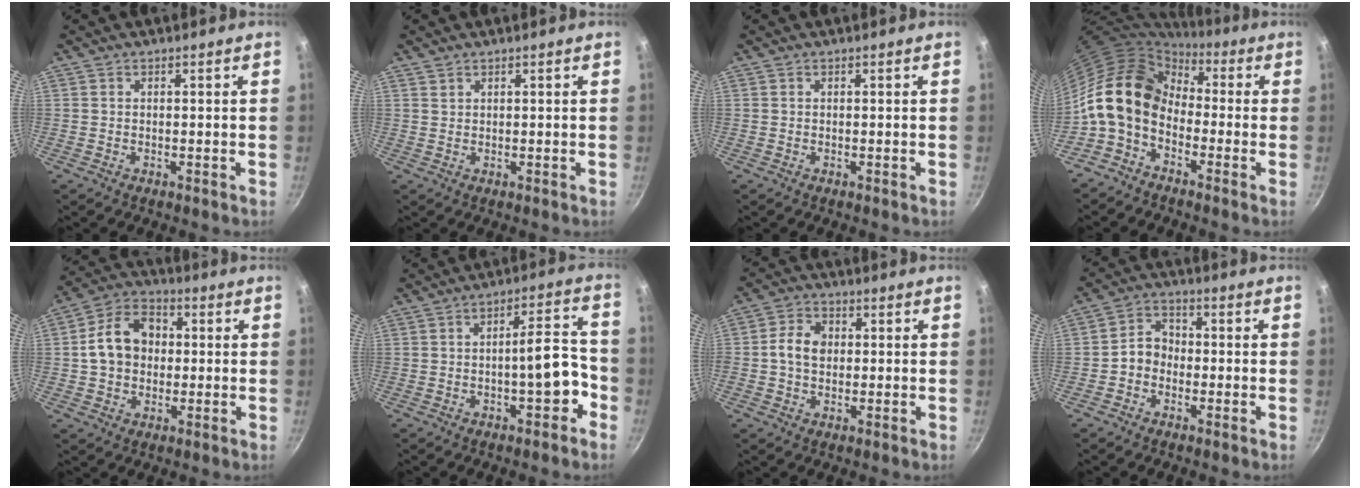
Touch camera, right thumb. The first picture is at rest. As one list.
[{"total": 0.8, "force": [0.6, 0.4, 0.2], "torque": [-0.002, -0.004, 0.012]}, {"total": 0.0}, {"total": 13.7, "force": [-1.4, 9.9, 9.3], "torque": [-0.152, 0.039, -0.049]}, {"total": 11.5, "force": [0.6, 8.9, 7.3], "torque": [-0.101, 0.026, -0.003]}, {"total": 8.5, "force": [-3.3, 2.9, 7.2], "torque": [-0.075, 0.051, -0.041]}, {"total": 6.2, "force": [0.2, 4.8, 3.9], "torque": [-0.057, 0.012, -0.010]}, {"total": 5.1, "force": [-1.4, 4.1, 2.6], "torque": [-0.021, 0.024, -0.037]}]